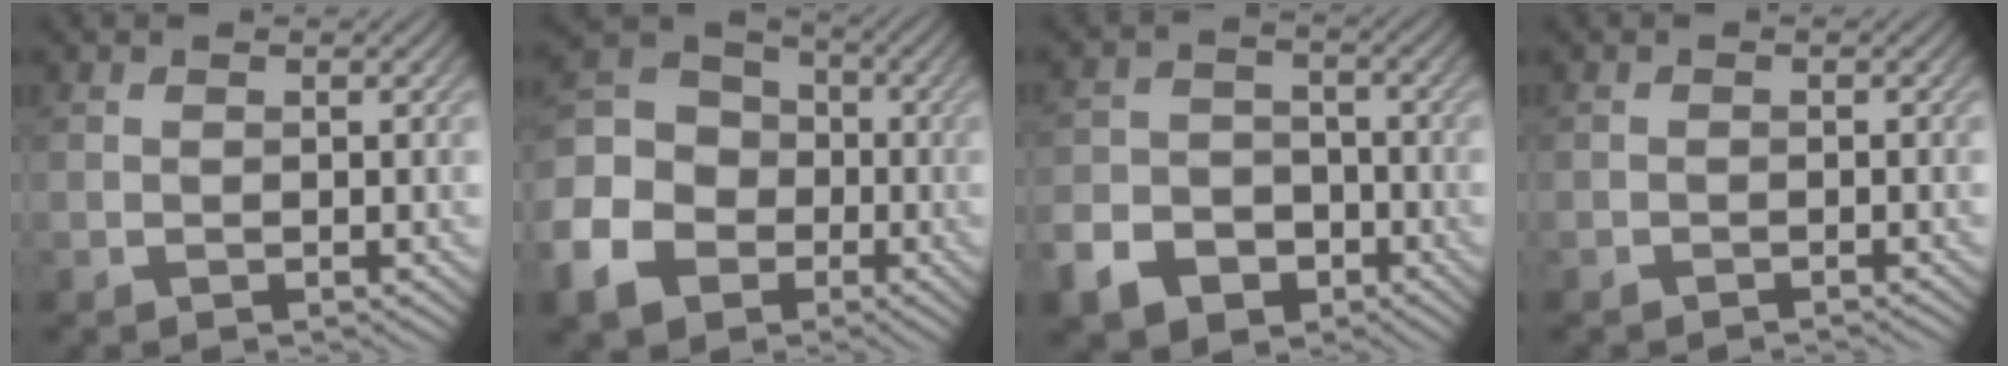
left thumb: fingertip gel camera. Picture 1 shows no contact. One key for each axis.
{"total": 13.2, "fx": -4.5, "fy": 11.0, "fz": 5.9, "tx": -0.206, "ty": -0.044, "tz": -0.095}
{"total": 7.5, "fx": -4.4, "fy": 5.3, "fz": 2.9, "tx": -0.068, "ty": -0.016, "tz": -0.086}
{"total": 0.8, "fx": -0.8, "fy": 0.0, "fz": 0.0, "tx": 0.000, "ty": -0.001, "tz": -0.016}